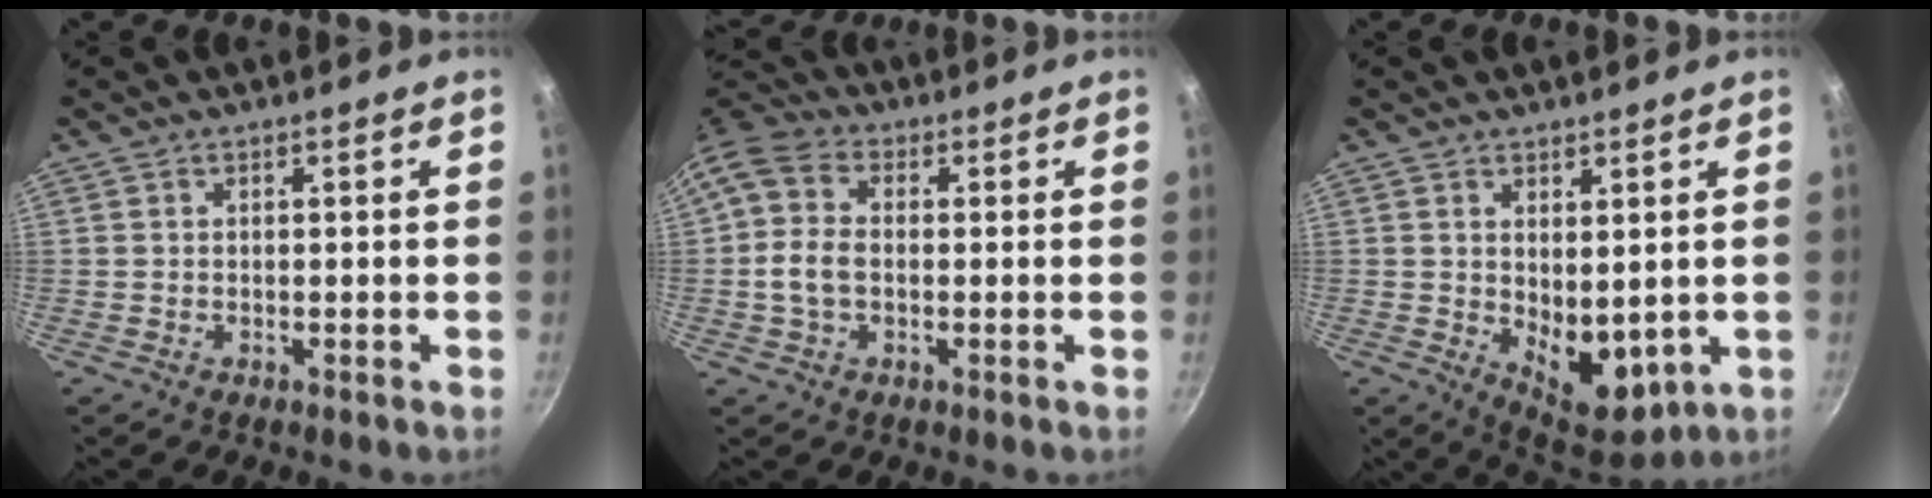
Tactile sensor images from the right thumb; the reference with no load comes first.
{"total": 8.6, "force": [0.2, 5.9, 6.2], "torque": [-0.122, 0.016, -0.011]}
{"total": 9.2, "force": [0.7, 5.3, 7.5], "torque": [-0.082, -0.029, 0.031]}